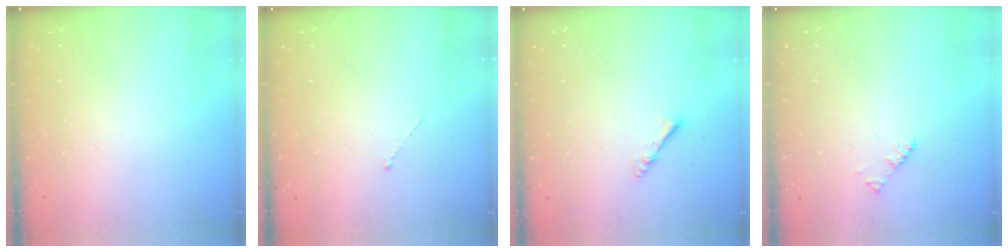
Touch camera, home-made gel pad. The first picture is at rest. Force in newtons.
{"total": 0.0}
{"total": 2.9, "press": 2.8, "slide": 0.4}
{"total": 1.9, "press": 1.9, "slide": 0.3}